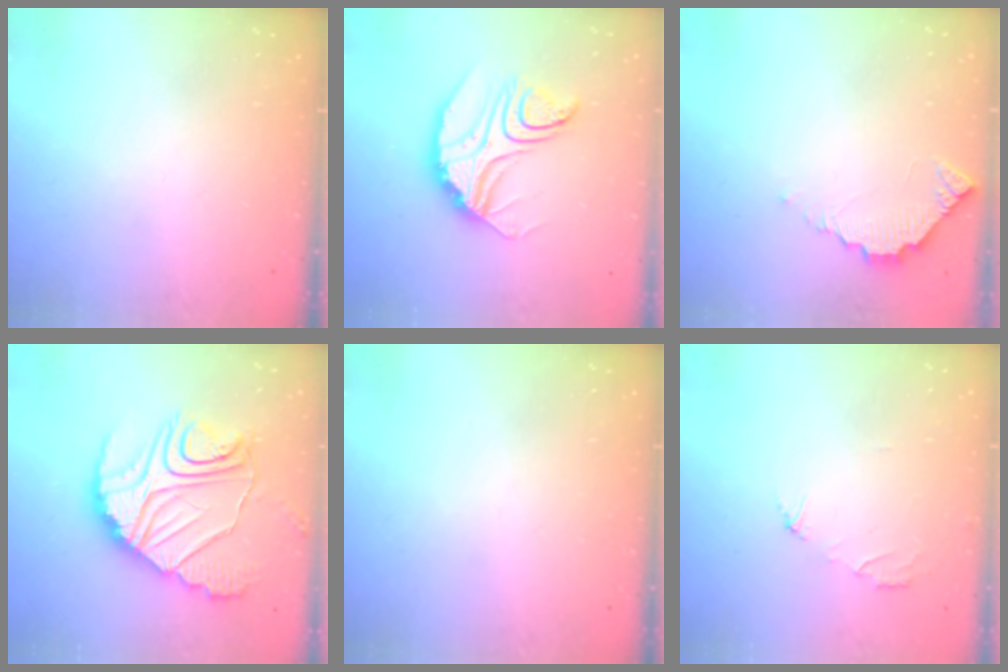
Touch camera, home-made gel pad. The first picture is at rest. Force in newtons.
{"total": 11.8, "press": 11.8, "slide": 0.8}
{"total": 4.8, "press": 4.8, "slide": 0.3}
{"total": 15.6, "press": 15.6, "slide": 1.0}
{"total": 0.0}
{"total": 2.1, "press": 2.1, "slide": 0.1}